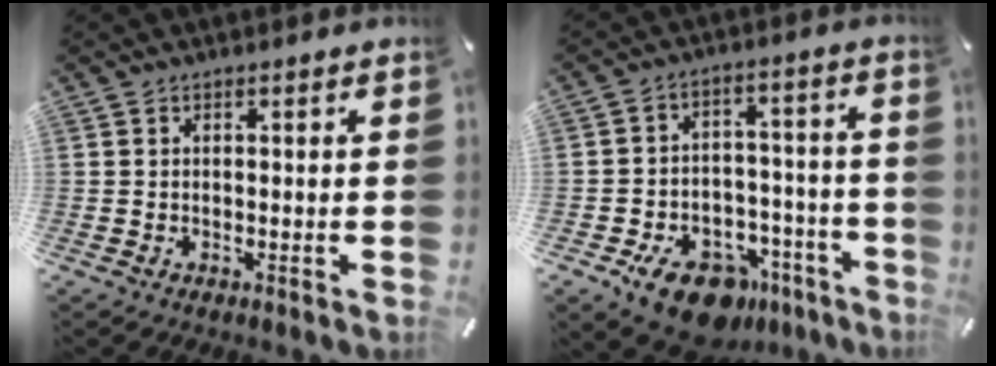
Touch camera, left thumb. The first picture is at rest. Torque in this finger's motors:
{"motor_torque": [-0.41, 1.20, 0.54, 0.76, 0.09]}